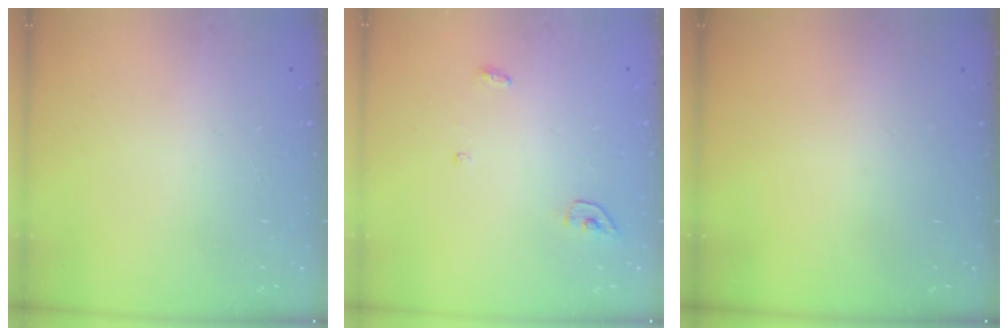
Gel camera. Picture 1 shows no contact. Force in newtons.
{"total": 3.4, "press": 3.4, "slide": 0.3}
{"total": 0.0}